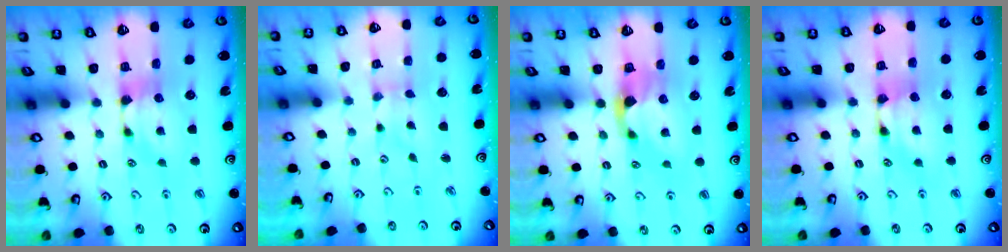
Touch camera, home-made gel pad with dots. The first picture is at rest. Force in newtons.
{"total": 3.4, "press": 3.3, "slide": 0.7}
{"total": 2.0, "press": 1.6, "slide": 1.2}
{"total": 1.7, "press": 1.7, "slide": 0.0}